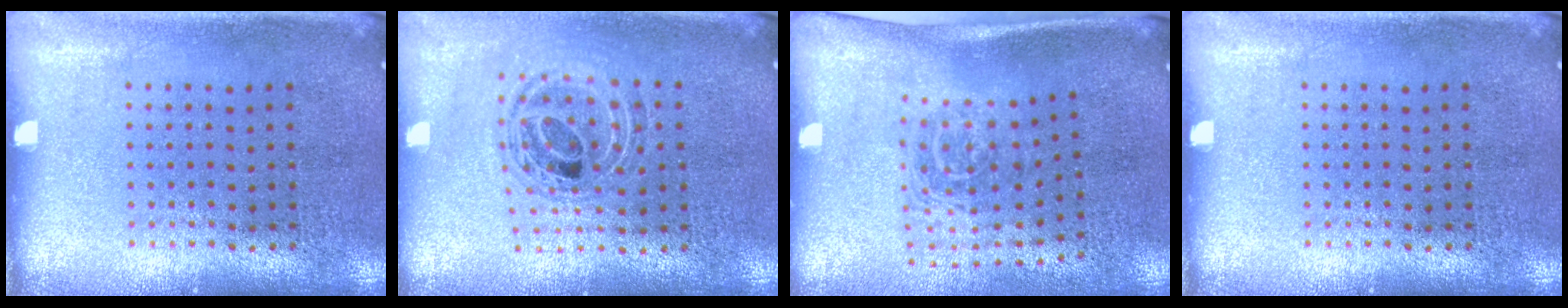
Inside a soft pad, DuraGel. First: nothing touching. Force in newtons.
{"total": 0.9, "press": 0.9, "slide": 0.1}
{"total": 1.7, "press": 1.1, "slide": 1.3}
{"total": 0.0}